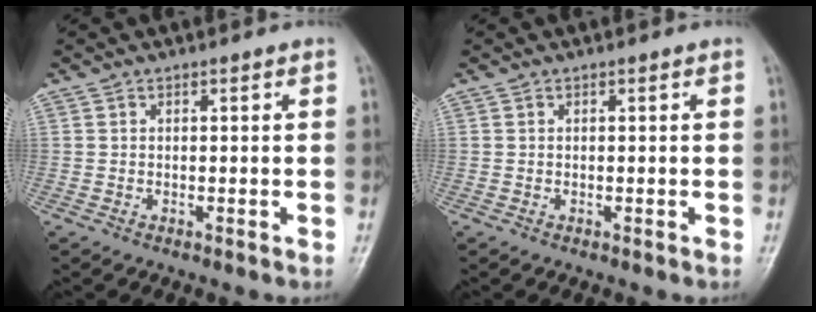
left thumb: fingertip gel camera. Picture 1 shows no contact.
{"total": 0.0}